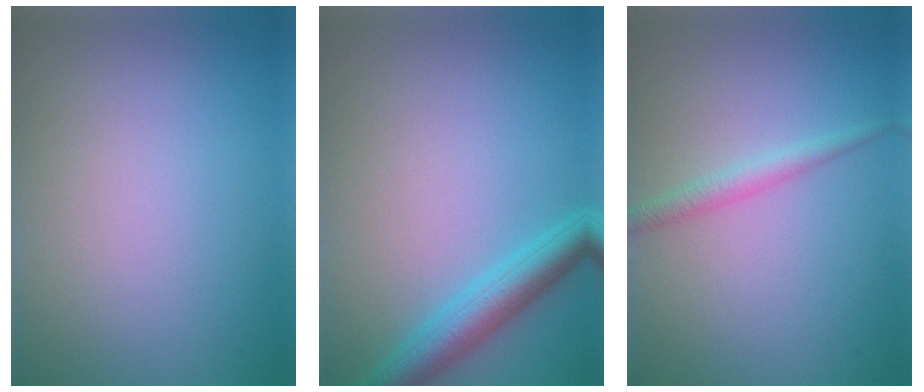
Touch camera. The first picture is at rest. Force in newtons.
{"total": 4.1, "press": 4.1, "slide": 0.2}
{"total": 1.6, "press": 1.6, "slide": 0.1}